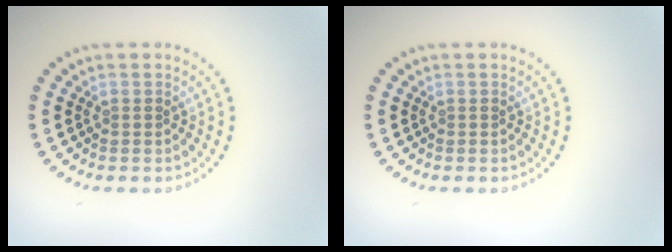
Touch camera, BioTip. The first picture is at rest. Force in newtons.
{"total": 0.0}